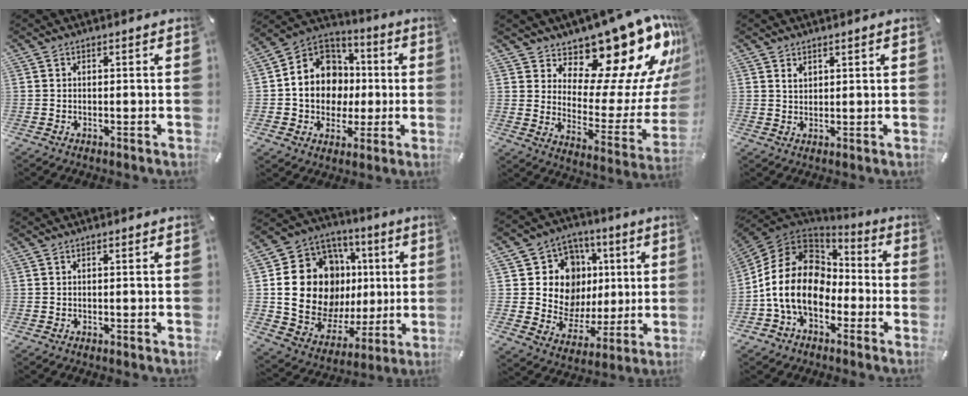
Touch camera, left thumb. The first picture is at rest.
{"total": 14.1, "force": [-0.7, 12.9, 5.8], "torque": [-0.114, 0.007, -0.006]}
{"total": 19.0, "force": [14.6, 7.7, 9.4], "torque": [-0.126, -0.130, 0.240]}
{"total": 2.0, "force": [1.4, 1.3, 0.7], "torque": [-0.008, -0.004, 0.024]}
{"total": 0.0}
{"total": 21.2, "force": [4.0, 16.6, 12.6], "torque": [-0.235, -0.033, 0.092]}
{"total": 15.4, "force": [3.3, 13.9, 5.6], "torque": [-0.076, -0.030, 0.083]}
{"total": 17.9, "force": [-3.4, 13.4, 11.3], "torque": [-0.254, 0.021, -0.062]}